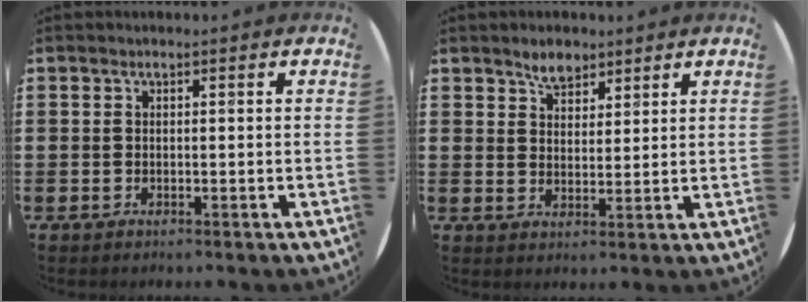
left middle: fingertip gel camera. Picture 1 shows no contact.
{"total": 3.5, "force": [3.0, 1.6, 0.8], "torque": [-0.013, 0.000, 0.055]}